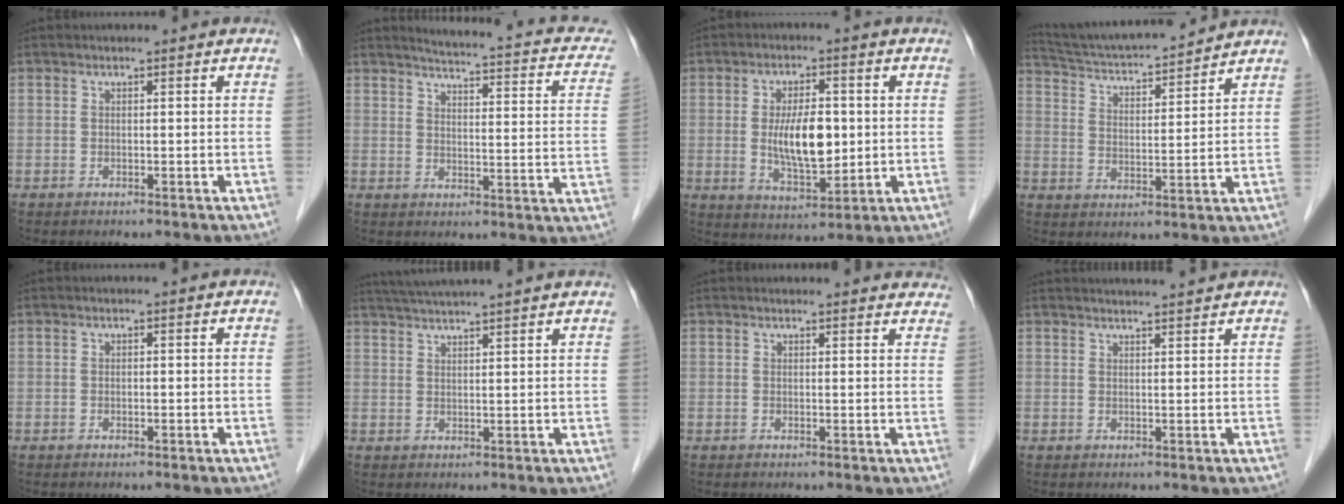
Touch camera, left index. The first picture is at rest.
{"total": 15.6, "force": [12.6, 3.8, 8.3], "torque": [-0.096, -0.009, 0.124]}
{"total": 8.7, "force": [0.2, 3.4, 8.1], "torque": [-0.152, -0.004, 0.009]}
{"total": 14.4, "force": [13.5, 0.9, 4.9], "torque": [-0.093, 0.014, 0.218]}
{"total": 0.0}
{"total": 9.8, "force": [8.8, -0.9, 4.3], "torque": [-0.076, 0.035, 0.124]}
{"total": 11.4, "force": [10.9, 2.4, 2.4], "torque": [0.002, 0.007, 0.099]}
{"total": 5.5, "force": [5.2, -0.4, 1.6], "torque": [-0.021, 0.019, 0.065]}